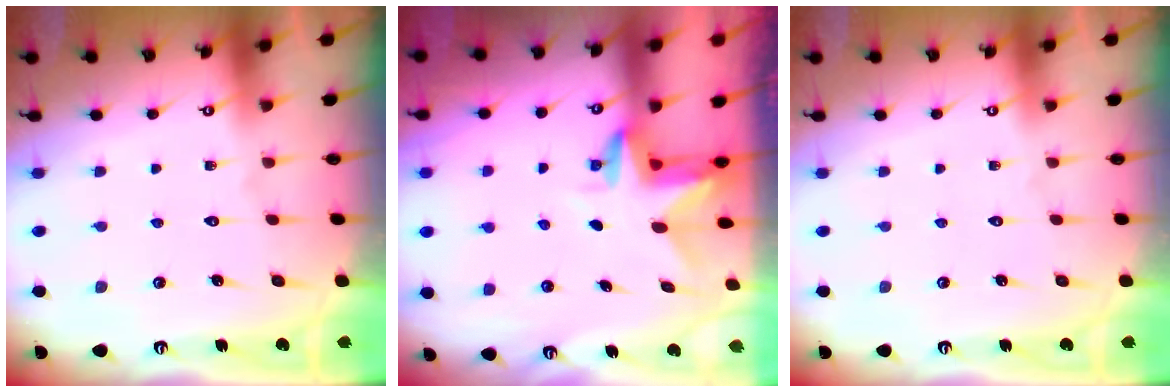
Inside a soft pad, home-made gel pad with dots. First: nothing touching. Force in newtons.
{"total": 2.9, "press": 2.9, "slide": 0.2}
{"total": 0.0}